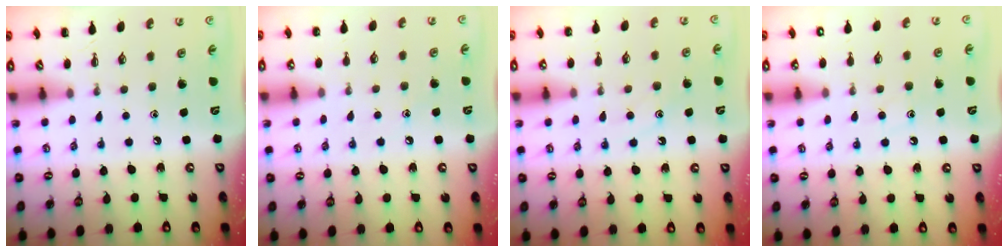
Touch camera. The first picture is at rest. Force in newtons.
{"total": 6.3, "press": 6.0, "slide": 1.8}
{"total": 10.6, "press": 10.5, "slide": 1.2}
{"total": 7.6, "press": 7.5, "slide": 1.1}